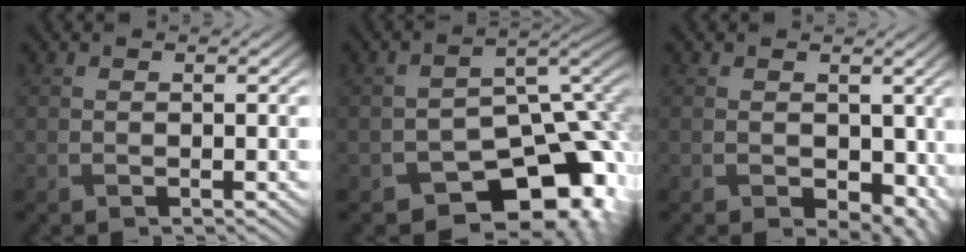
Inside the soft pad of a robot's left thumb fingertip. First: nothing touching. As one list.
[{"total": 13.0, "force": [-7.5, 7.5, 7.5], "torque": [-0.113, -0.034, -0.097]}, {"total": 5.3, "force": [-0.8, 4.0, 3.3], "torque": [-0.041, -0.013, -0.005]}]